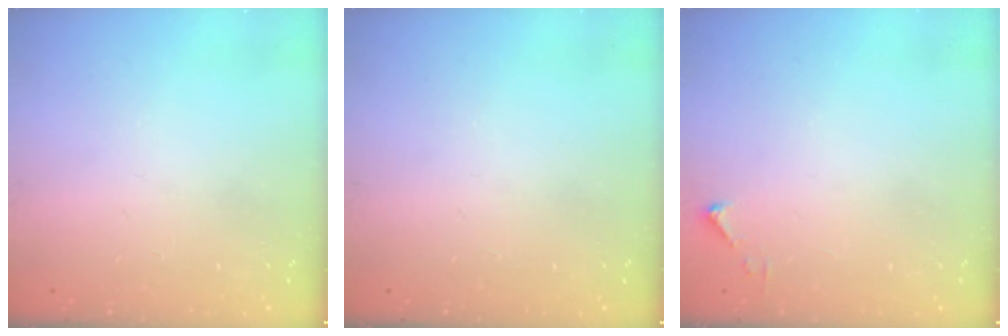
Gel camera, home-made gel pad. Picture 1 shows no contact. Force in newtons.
{"total": 0.0}
{"total": 2.7, "press": 2.7, "slide": 0.3}